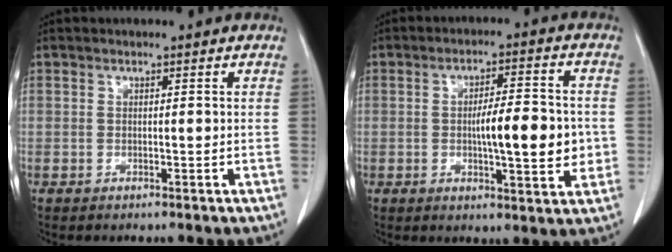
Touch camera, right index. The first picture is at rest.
{"total": 10.0, "force": [-0.9, 2.2, 9.7], "torque": [-0.149, 0.006, -0.012]}